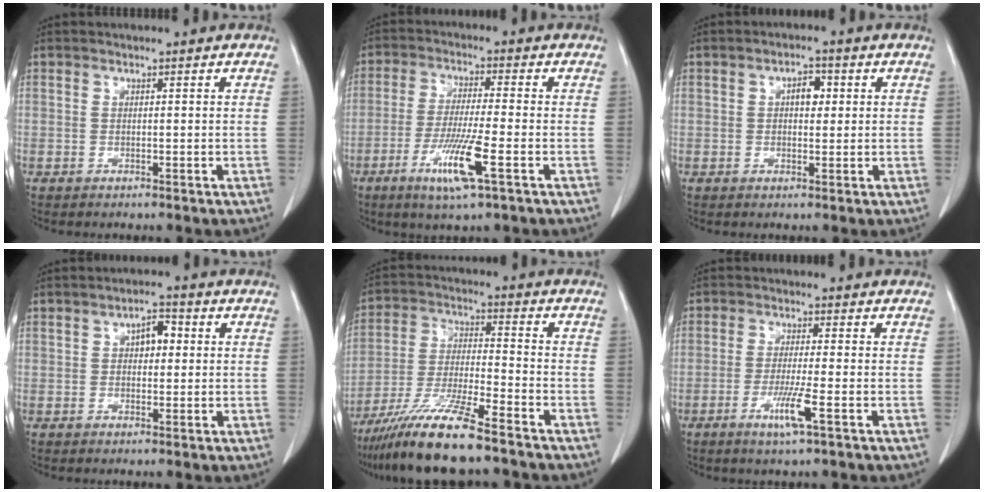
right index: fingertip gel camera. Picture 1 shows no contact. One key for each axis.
{"total": 9.0, "fx": -3.8, "fy": 0.0, "fz": 8.2, "tx": -0.160, "ty": -0.019, "tz": -0.068}
{"total": 3.1, "fx": 0.7, "fy": 1.7, "fz": 2.5, "tx": -0.039, "ty": 0.009, "tz": 0.009}
{"total": 3.7, "fx": 0.7, "fy": 1.9, "fz": 3.0, "tx": -0.046, "ty": 0.013, "tz": 0.009}
{"total": 13.1, "fx": -9.9, "fy": 0.3, "fz": 8.5, "tx": -0.165, "ty": -0.028, "tz": -0.181}
{"total": 5.1, "fx": -2.1, "fy": -0.4, "fz": 4.6, "tx": -0.087, "ty": -0.012, "tz": -0.039}